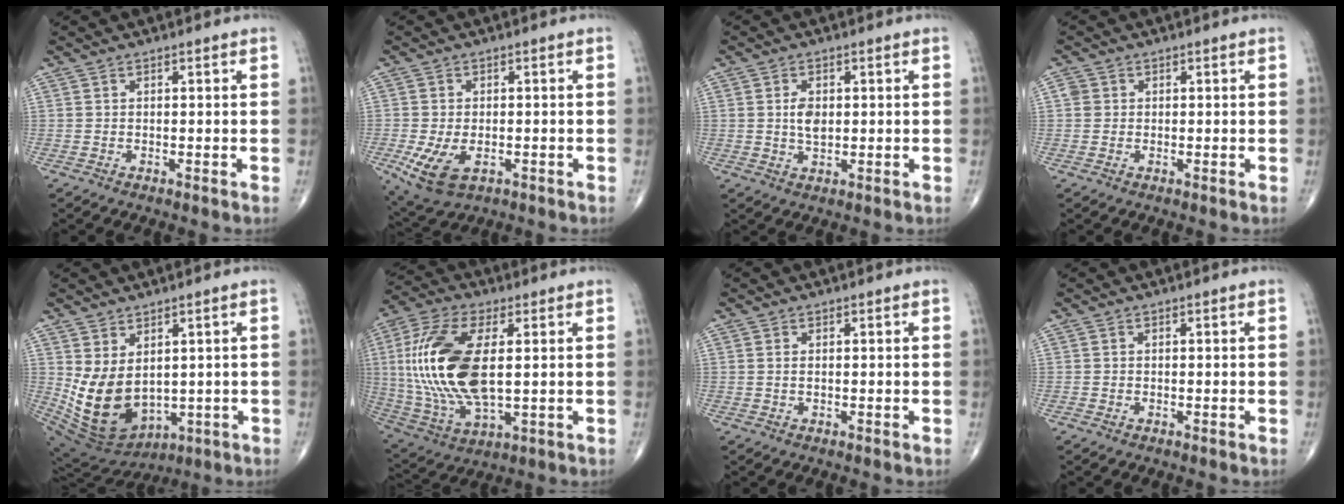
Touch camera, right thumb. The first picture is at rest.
{"total": 7.8, "force": [-2.4, 4.5, 5.8], "torque": [-0.115, -0.007, -0.034]}
{"total": 3.6, "force": [0.5, 2.1, 2.9], "torque": [-0.048, -0.005, 0.011]}
{"total": 1.7, "force": [0.3, 1.6, 0.4], "torque": [-0.001, 0.003, 0.003]}
{"total": 12.3, "force": [0.6, 8.2, 9.1], "torque": [-0.148, -0.022, 0.046]}
{"total": 21.6, "force": [2.1, 10.0, 19.0], "torque": [-0.409, -0.010, 0.042]}
{"total": 0.6, "force": [0.1, 0.2, 0.5], "torque": [-0.016, 0.002, 0.005]}
{"total": 0.0}